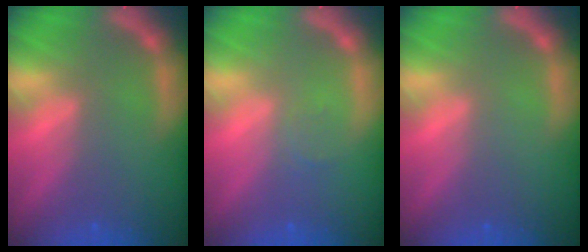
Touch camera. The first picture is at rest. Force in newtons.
{"total": 1.0}
{"total": 0.0}